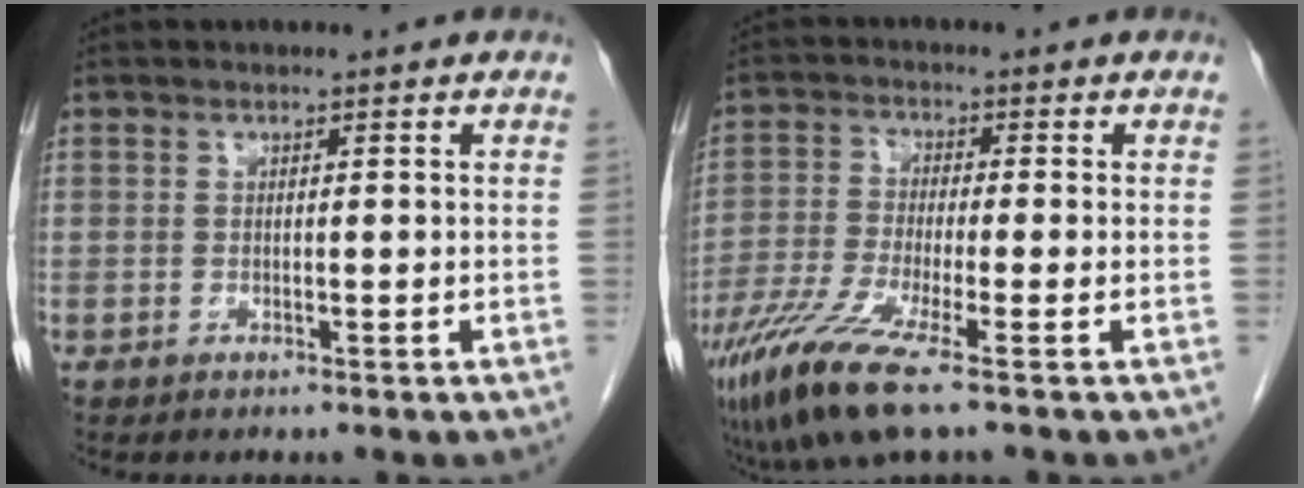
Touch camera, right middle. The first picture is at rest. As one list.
[{"total": 9.7, "force": [-5.7, 0.5, 7.8], "torque": [-0.166, -0.030, -0.111]}]